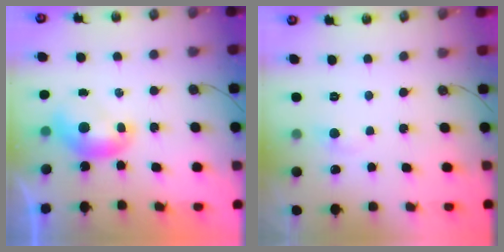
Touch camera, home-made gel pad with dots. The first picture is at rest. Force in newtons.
{"total": 0.9, "press": 0.6, "slide": 0.7}